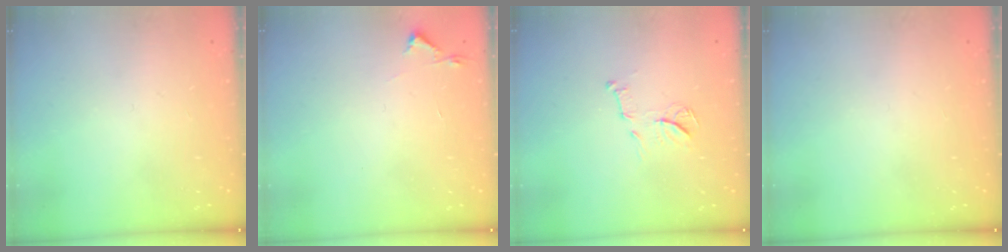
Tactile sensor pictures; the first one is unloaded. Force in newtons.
{"total": 2.7, "press": 2.6, "slide": 0.4}
{"total": 9.0, "press": 9.0, "slide": 0.2}
{"total": 0.0}